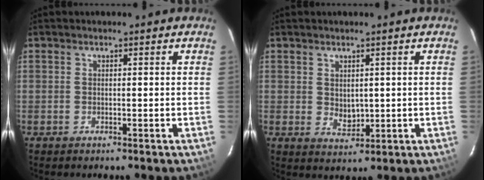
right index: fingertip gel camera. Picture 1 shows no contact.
{"total": 3.2, "force": [0.9, 2.4, 2.0], "torque": [-0.030, -0.003, 0.020]}